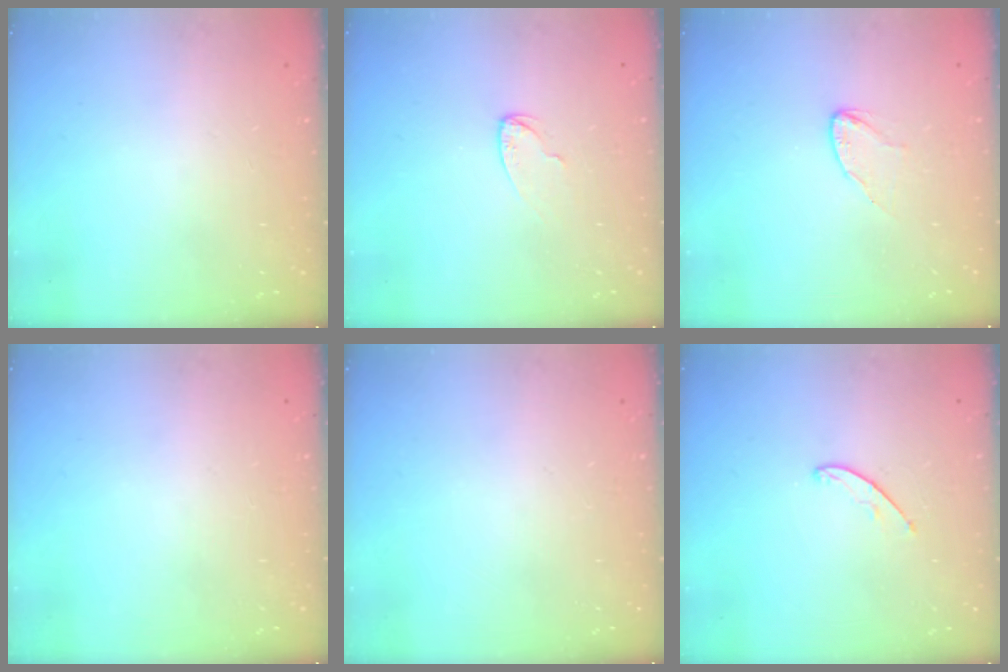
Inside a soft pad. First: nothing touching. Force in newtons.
{"total": 4.7, "press": 4.6, "slide": 0.5}
{"total": 3.8, "press": 3.7, "slide": 0.4}
{"total": 0.0}
{"total": 0.0}
{"total": 3.8, "press": 3.8, "slide": 0.3}